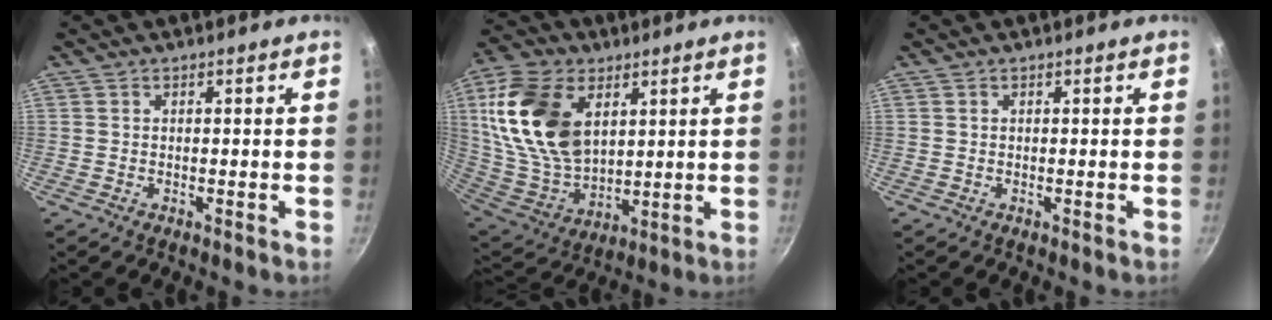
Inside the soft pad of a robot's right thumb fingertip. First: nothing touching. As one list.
[{"total": 21.1, "force": [6.7, 13.4, 14.9], "torque": [-0.270, -0.025, 0.137]}, {"total": 0.0}]